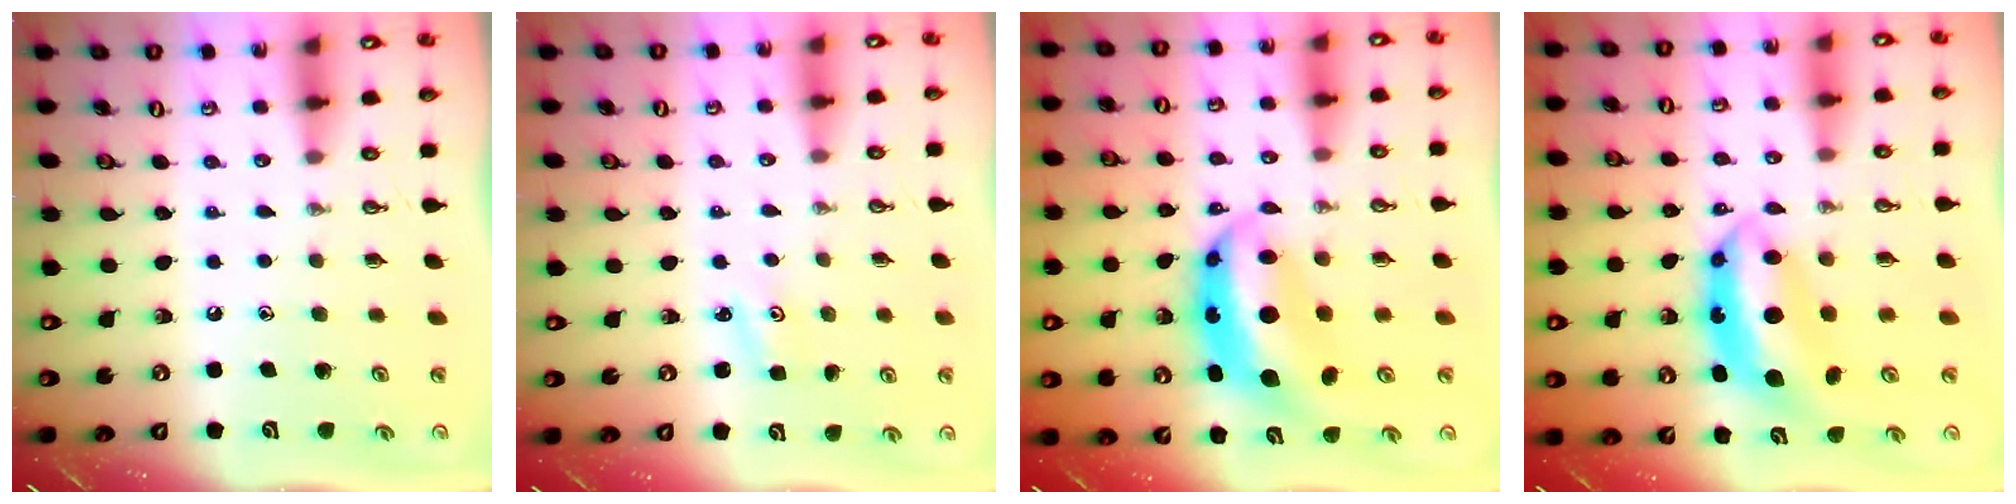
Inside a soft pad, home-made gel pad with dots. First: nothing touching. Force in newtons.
{"total": 2.1, "press": 2.1, "slide": 0.3}
{"total": 10.3, "press": 10.3, "slide": 1.1}
{"total": 8.7, "press": 8.7, "slide": 0.7}